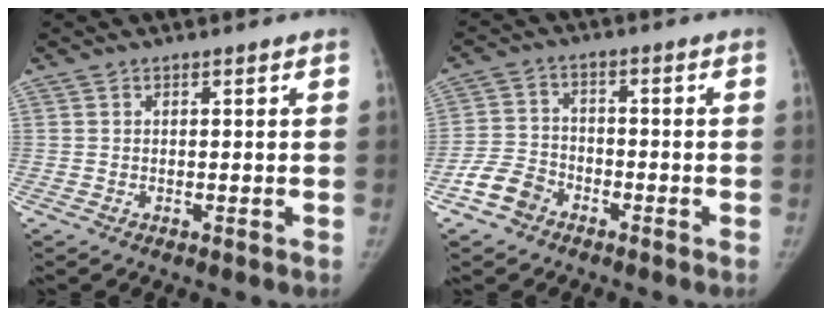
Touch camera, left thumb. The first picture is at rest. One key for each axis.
{"total": 6.5, "fx": -4.1, "fy": 4.5, "fz": 2.2, "tx": -0.035, "ty": 0.022, "tz": -0.083}